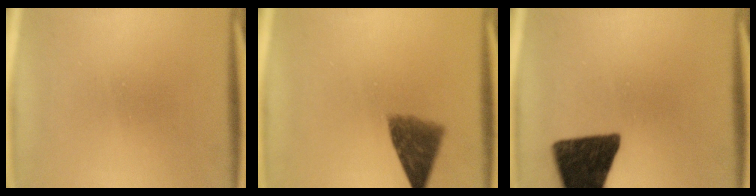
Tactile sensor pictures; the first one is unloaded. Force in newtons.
{"total": 7.2}
{"total": 15.5}